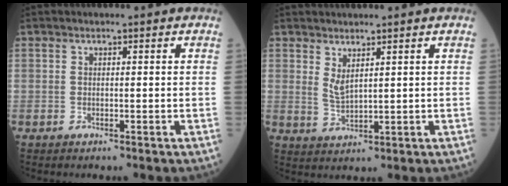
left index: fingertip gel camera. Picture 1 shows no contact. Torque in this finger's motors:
{"motor_torque": [0.48, -0.50, 0.18, 0.05]}